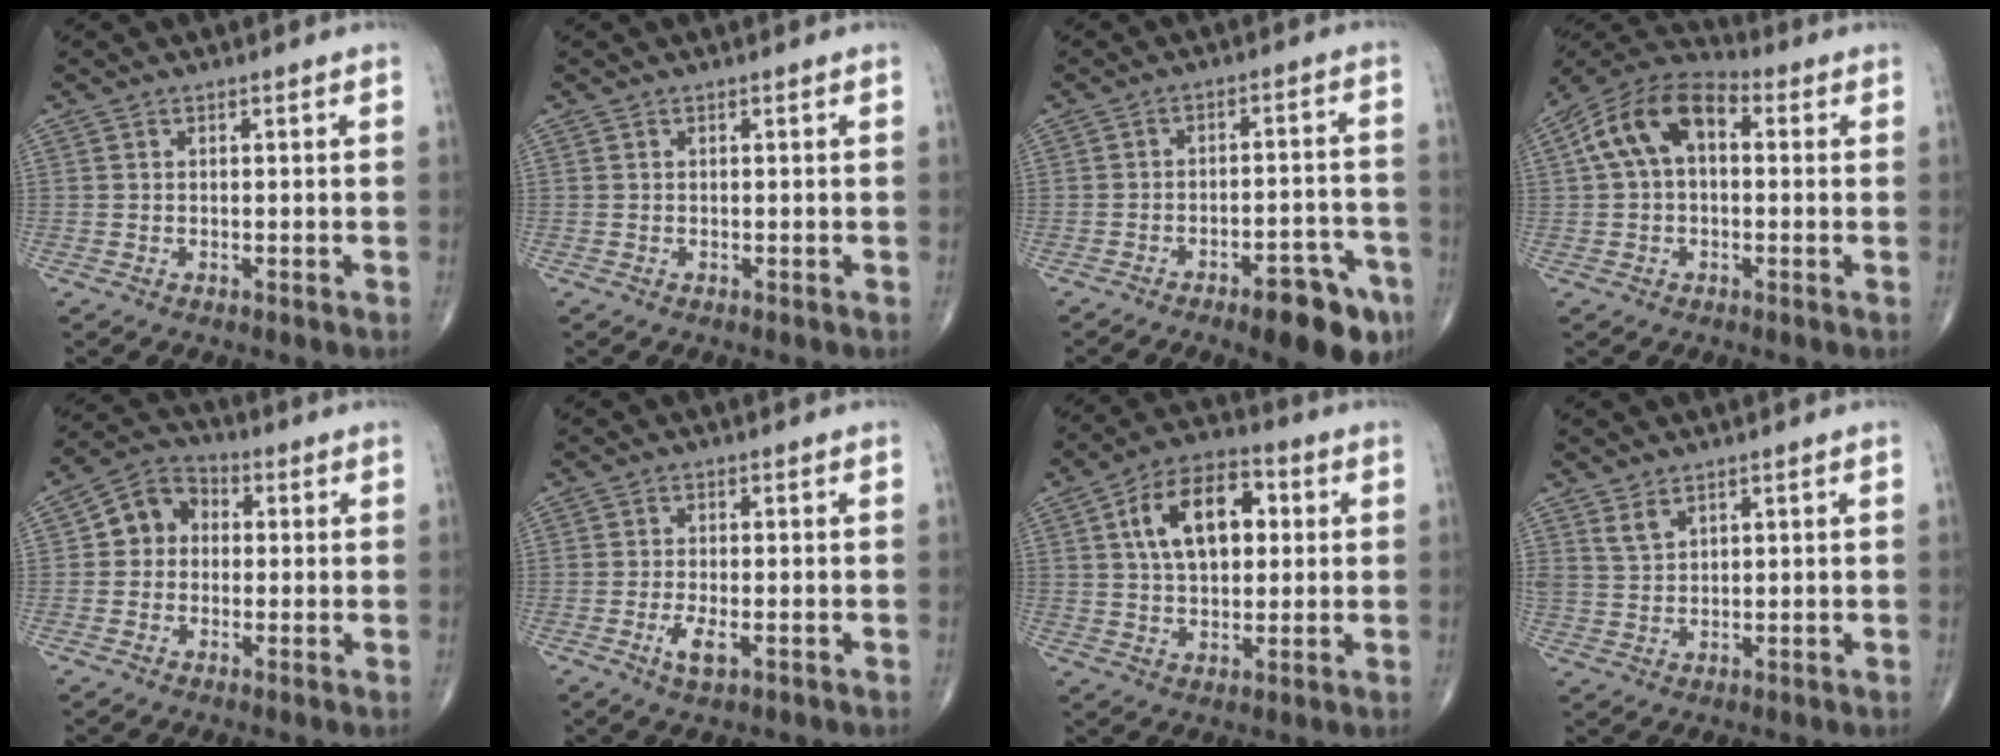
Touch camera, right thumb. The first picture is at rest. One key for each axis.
{"total": 0.0}
{"total": 11.7, "fx": -6.9, "fy": 3.8, "fz": 8.7, "tx": -0.096, "ty": 0.044, "tz": -0.089}
{"total": 12.6, "fx": 2.2, "fy": 7.7, "fz": 9.8, "tx": -0.173, "ty": 0.038, "tz": 0.025}
{"total": 7.6, "fx": 0.4, "fy": 6.4, "fz": 4.0, "tx": -0.045, "ty": 0.024, "tz": -0.007}
{"total": 3.7, "fx": -1.4, "fy": 1.3, "fz": 3.2, "tx": -0.065, "ty": -0.005, "tz": -0.024}
{"total": 14.5, "fx": 3.4, "fy": 8.5, "fz": 11.3, "tx": -0.170, "ty": 0.012, "tz": 0.051}
{"total": 3.1, "fx": 2.2, "fy": 1.7, "fz": 1.5, "tx": -0.023, "ty": -0.016, "tz": 0.052}